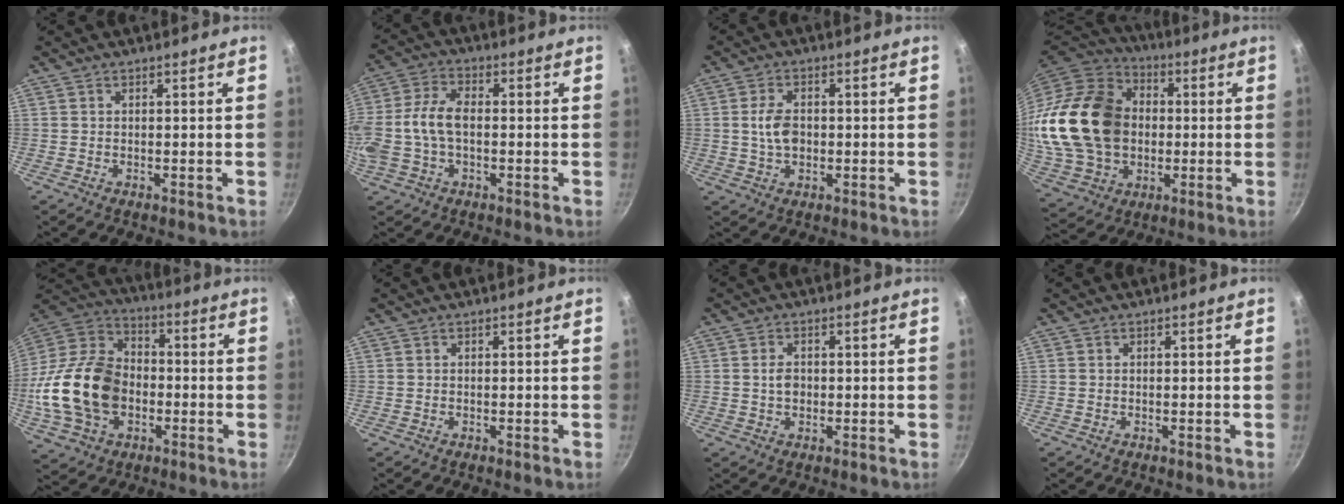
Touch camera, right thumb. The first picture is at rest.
{"total": 11.5, "force": [-1.1, 6.8, 9.3], "torque": [-0.196, 0.023, -0.034]}
{"total": 5.4, "force": [-0.1, 3.6, 4.1], "torque": [-0.066, 0.006, -0.003]}
{"total": 26.6, "force": [1.2, 19.9, 17.6], "torque": [-0.329, 0.028, 0.034]}
{"total": 21.7, "force": [-3.6, 15.4, 14.9], "torque": [-0.271, 0.038, -0.068]}
{"total": 0.0}
{"total": 2.8, "force": [-0.1, 2.1, 1.9], "torque": [-0.023, 0.005, -0.002]}
{"total": 0.0}